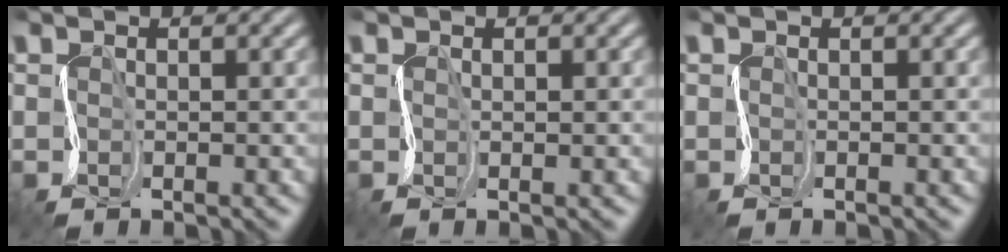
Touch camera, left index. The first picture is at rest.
{"total": 0.6, "force": [0.5, -0.2, -0.1], "torque": [-0.005, 0.002, 0.014]}
{"total": 0.0}